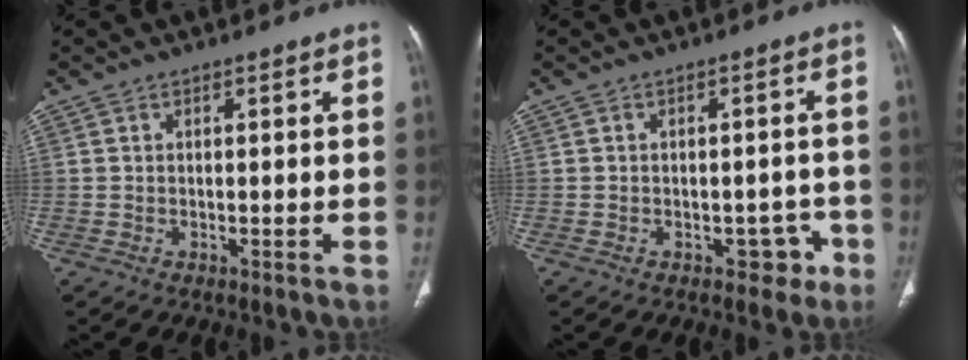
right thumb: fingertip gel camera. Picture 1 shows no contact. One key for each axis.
{"total": 3.9, "fx": -2.0, "fy": 2.8, "fz": 1.8, "tx": 0.003, "ty": 0.020, "tz": -0.021}